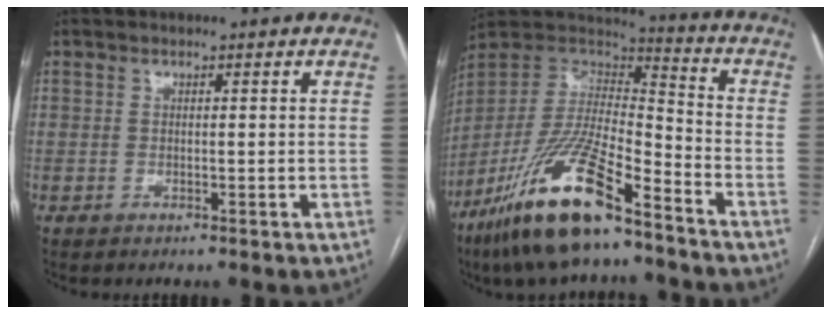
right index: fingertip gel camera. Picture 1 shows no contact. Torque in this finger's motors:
{"motor_torque": [-0.17, -0.38, -0.36, -0.21]}